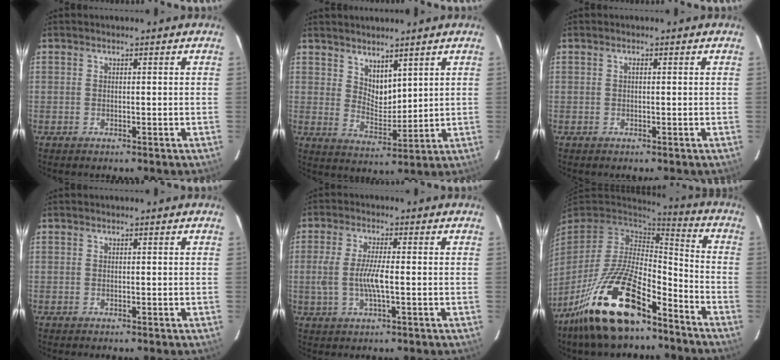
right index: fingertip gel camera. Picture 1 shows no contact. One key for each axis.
{"total": 5.7, "fx": 4.3, "fy": 2.8, "fz": 2.5, "tx": -0.033, "ty": -0.005, "tz": 0.082}
{"total": 0.5, "fx": 0.0, "fy": 0.2, "fz": 0.5, "tx": -0.008, "ty": 0.005, "tz": -0.001}
{"total": 0.0}
{"total": 6.5, "fx": -1.0, "fy": 1.2, "fz": 6.4, "tx": -0.126, "ty": -0.004, "tz": -0.018}
{"total": 21.5, "fx": -13.8, "fy": 8.1, "fz": 14.4, "tx": -0.291, "ty": -0.019, "tz": -0.243}